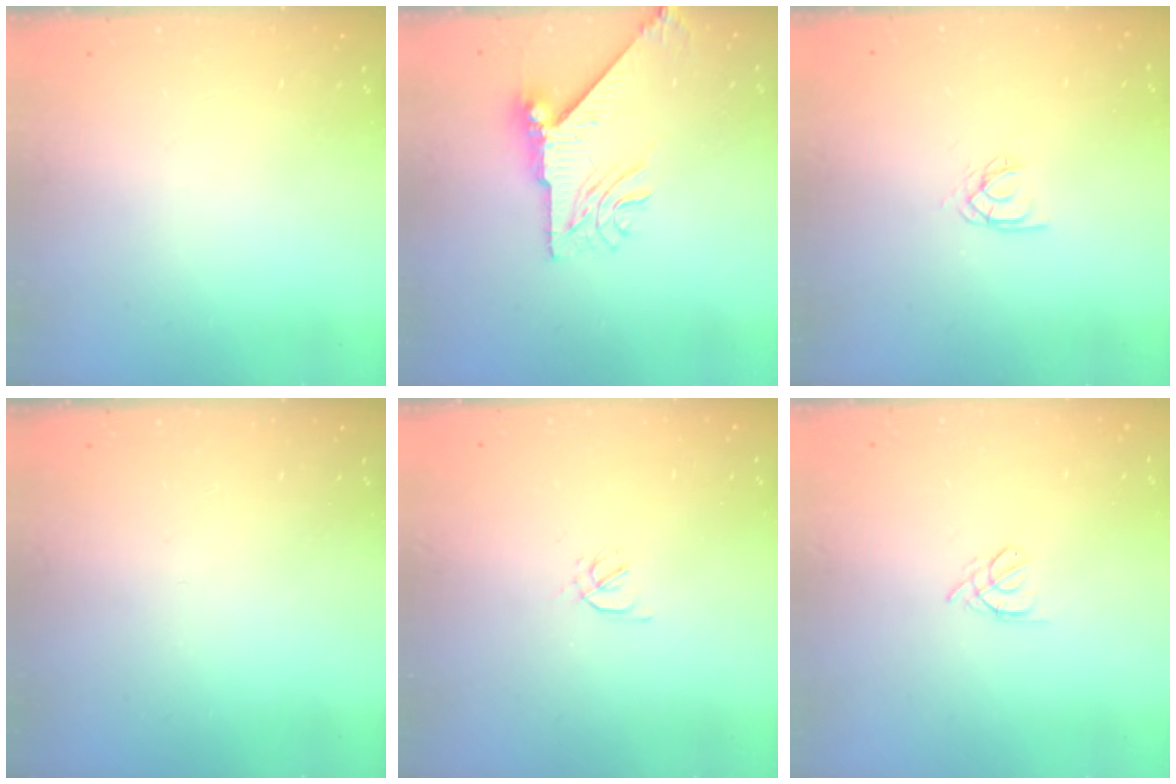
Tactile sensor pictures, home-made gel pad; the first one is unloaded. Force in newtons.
{"total": 10.3, "press": 10.2, "slide": 1.3}
{"total": 2.5, "press": 2.5, "slide": 0.1}
{"total": 0.0}
{"total": 1.7, "press": 1.6, "slide": 0.5}
{"total": 3.0, "press": 2.9, "slide": 0.7}